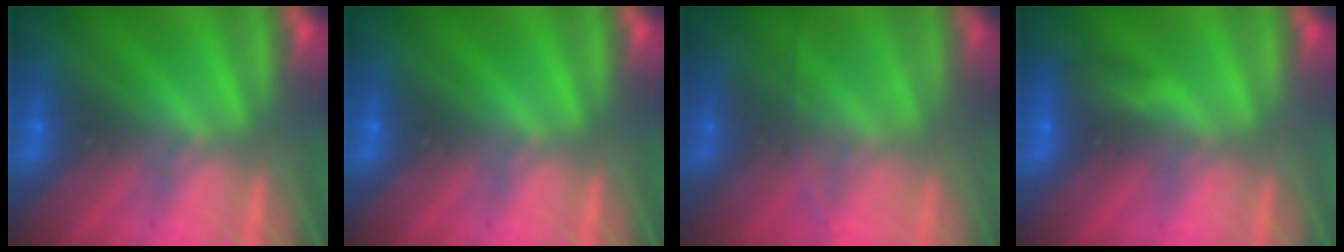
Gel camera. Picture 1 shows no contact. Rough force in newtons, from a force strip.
{"total": 0.0}
{"total": 1.8}
{"total": 3.2}